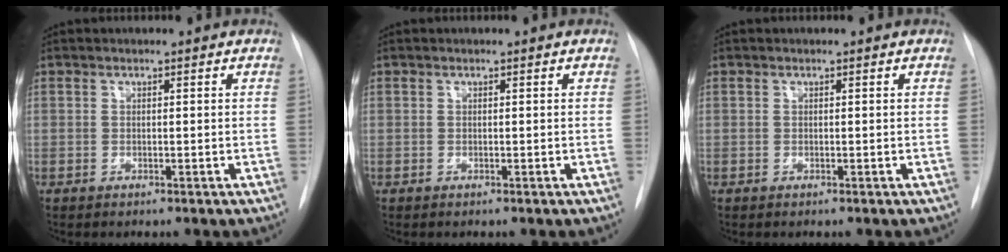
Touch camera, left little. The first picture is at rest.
{"total": 0.0}
{"total": 0.0}